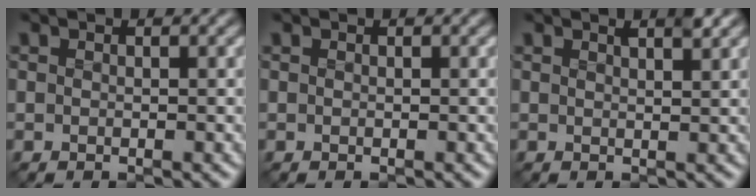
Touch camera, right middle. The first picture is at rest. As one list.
[{"total": 0.0}, {"total": 1.5, "force": [1.0, 0.3, 1.1], "torque": [-0.010, 0.001, 0.010]}]